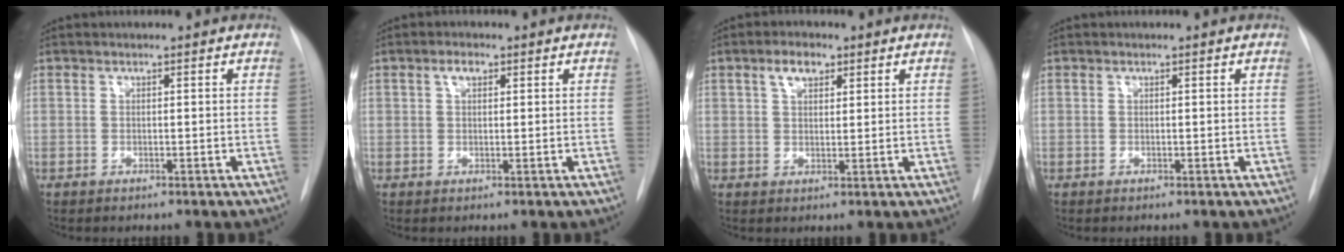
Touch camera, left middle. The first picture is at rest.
{"total": 1.9, "force": [0.9, 1.0, 1.4], "torque": [-0.028, 0.008, 0.015]}
{"total": 3.8, "force": [2.1, 1.9, 2.5], "torque": [-0.048, 0.010, 0.038]}
{"total": 0.0}